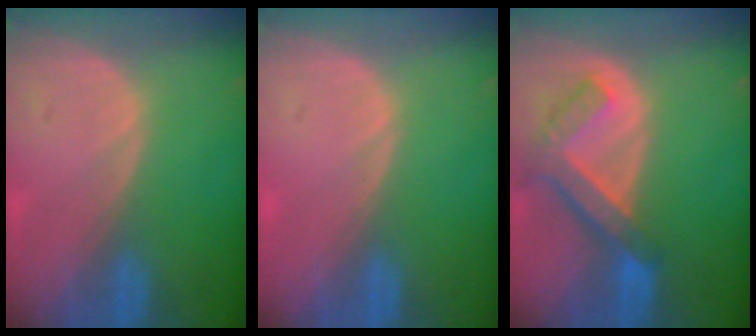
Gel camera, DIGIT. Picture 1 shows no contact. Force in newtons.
{"total": 0.7, "press": 0.1, "slide": 0.7}
{"total": 7.7, "press": 6.6, "slide": 3.9}